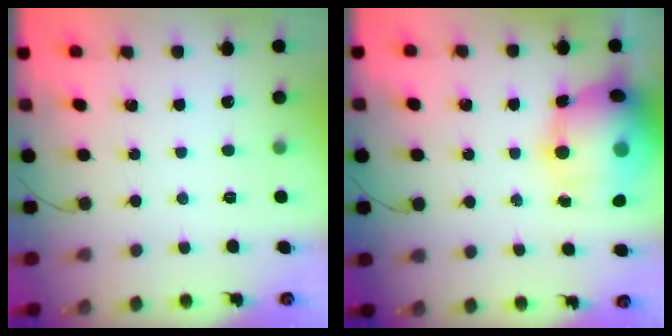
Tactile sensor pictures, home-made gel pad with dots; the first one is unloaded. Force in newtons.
{"total": 20.8, "press": 20.4, "slide": 4.1}